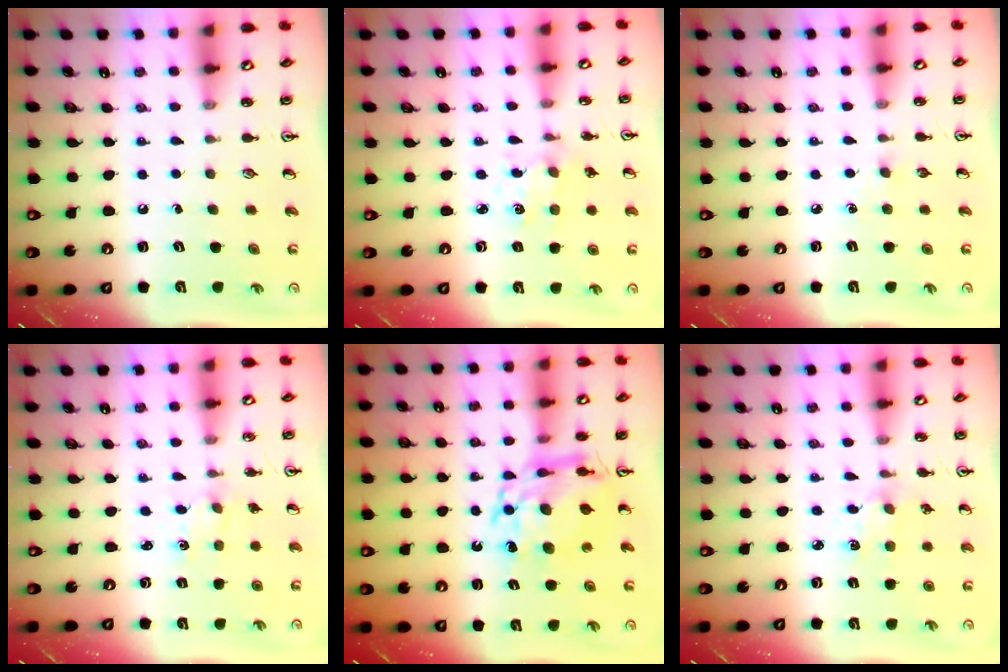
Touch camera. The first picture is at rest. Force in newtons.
{"total": 1.1, "press": 1.1, "slide": 0.3}
{"total": 2.9, "press": 2.9, "slide": 0.4}
{"total": 0.0}
{"total": 13.5, "press": 13.4, "slide": 1.4}
{"total": 2.5, "press": 2.4, "slide": 0.3}